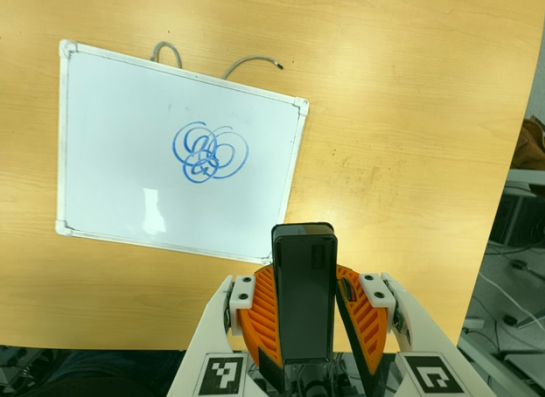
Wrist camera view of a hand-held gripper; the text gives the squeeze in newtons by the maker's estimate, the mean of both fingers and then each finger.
{"total": 4.9, "left": 4.9, "right": 4.9}